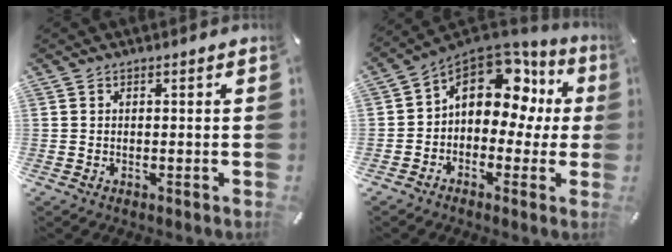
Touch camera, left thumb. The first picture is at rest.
{"total": 14.7, "force": [5.1, 10.0, 9.6], "torque": [-0.133, -0.027, 0.085]}